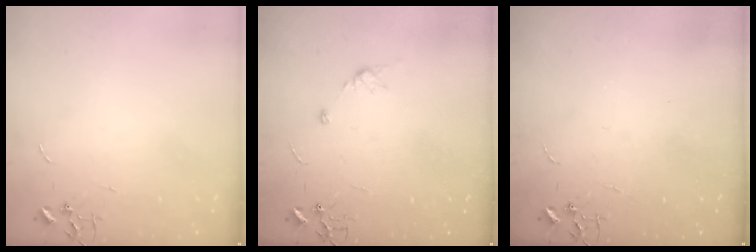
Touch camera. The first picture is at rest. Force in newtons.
{"total": 6.2, "press": 6.2, "slide": 0.7}
{"total": 0.0}